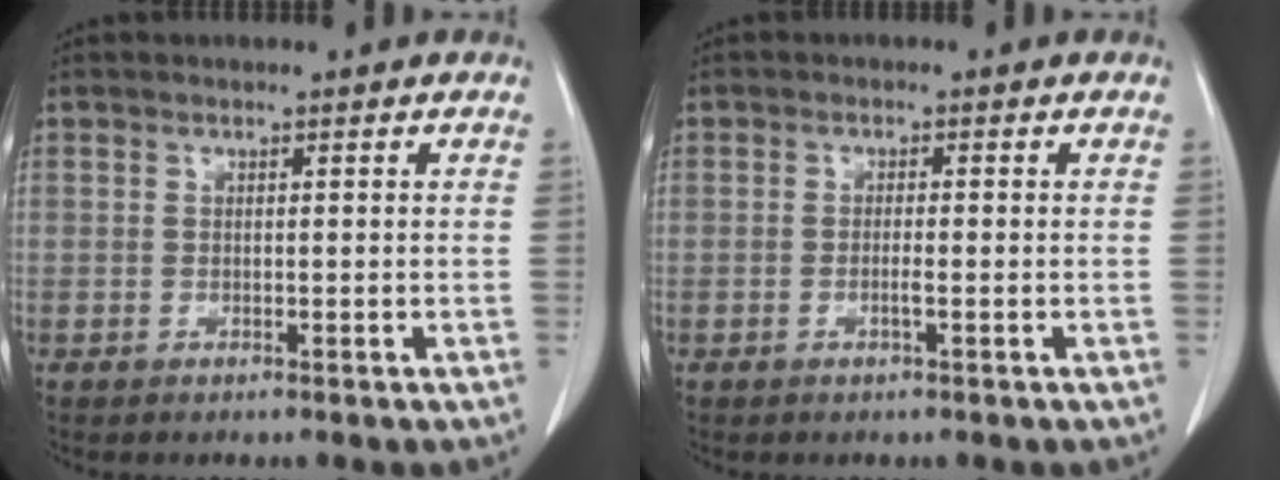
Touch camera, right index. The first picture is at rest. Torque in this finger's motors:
{"motor_torque": [-0.13, 0.09, -0.08, -0.01]}